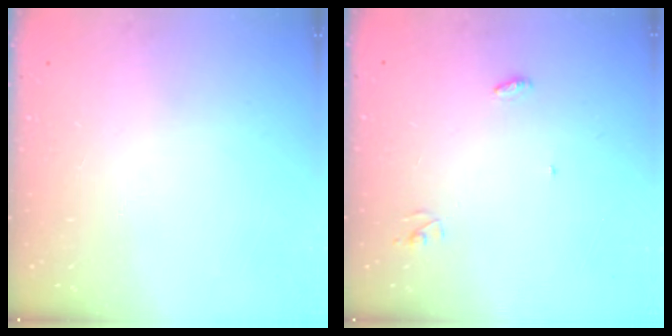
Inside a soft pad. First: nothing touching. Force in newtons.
{"total": 3.3, "press": 3.2, "slide": 0.3}